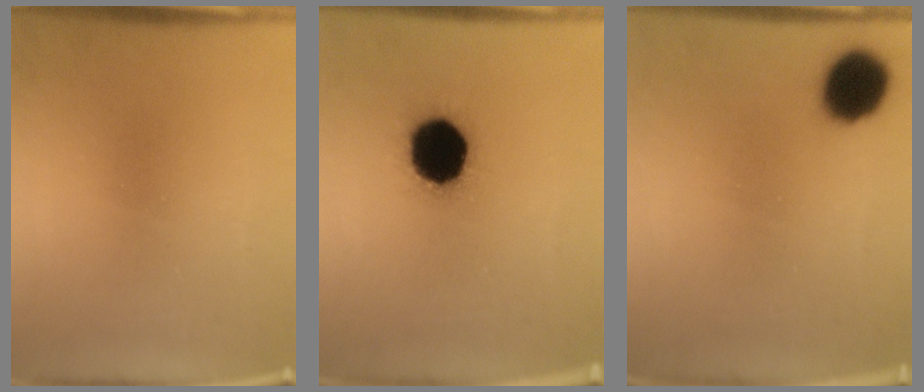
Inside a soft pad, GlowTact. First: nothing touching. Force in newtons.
{"total": 17.0}
{"total": 12.1}